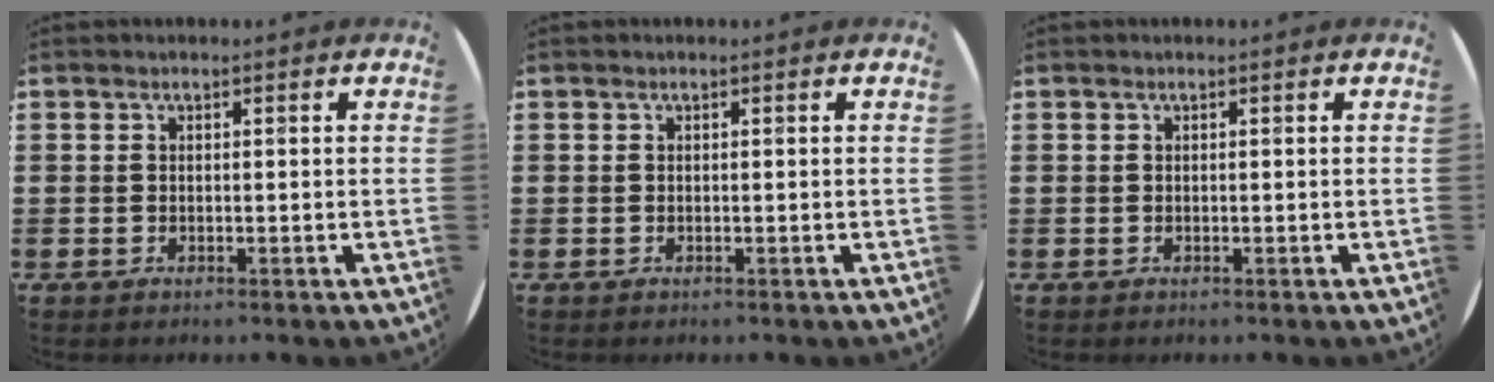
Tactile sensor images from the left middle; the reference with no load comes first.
{"total": 0.0}
{"total": 0.0}